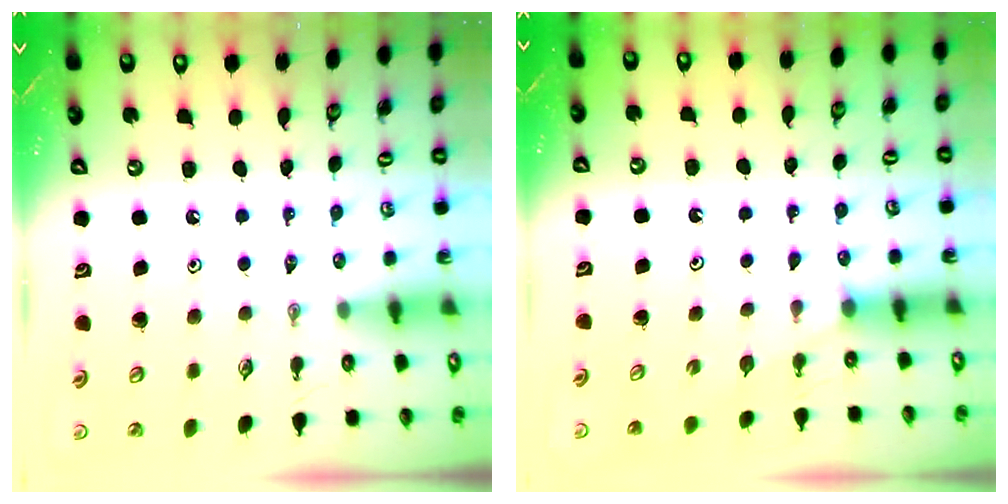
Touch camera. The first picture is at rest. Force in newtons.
{"total": 2.2, "press": 2.2, "slide": 0.3}